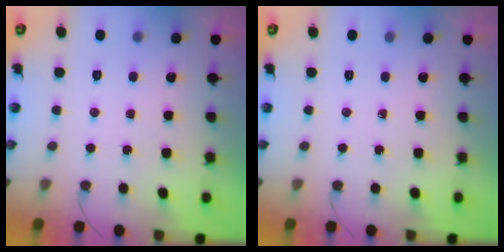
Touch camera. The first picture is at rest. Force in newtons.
{"total": 0.0}